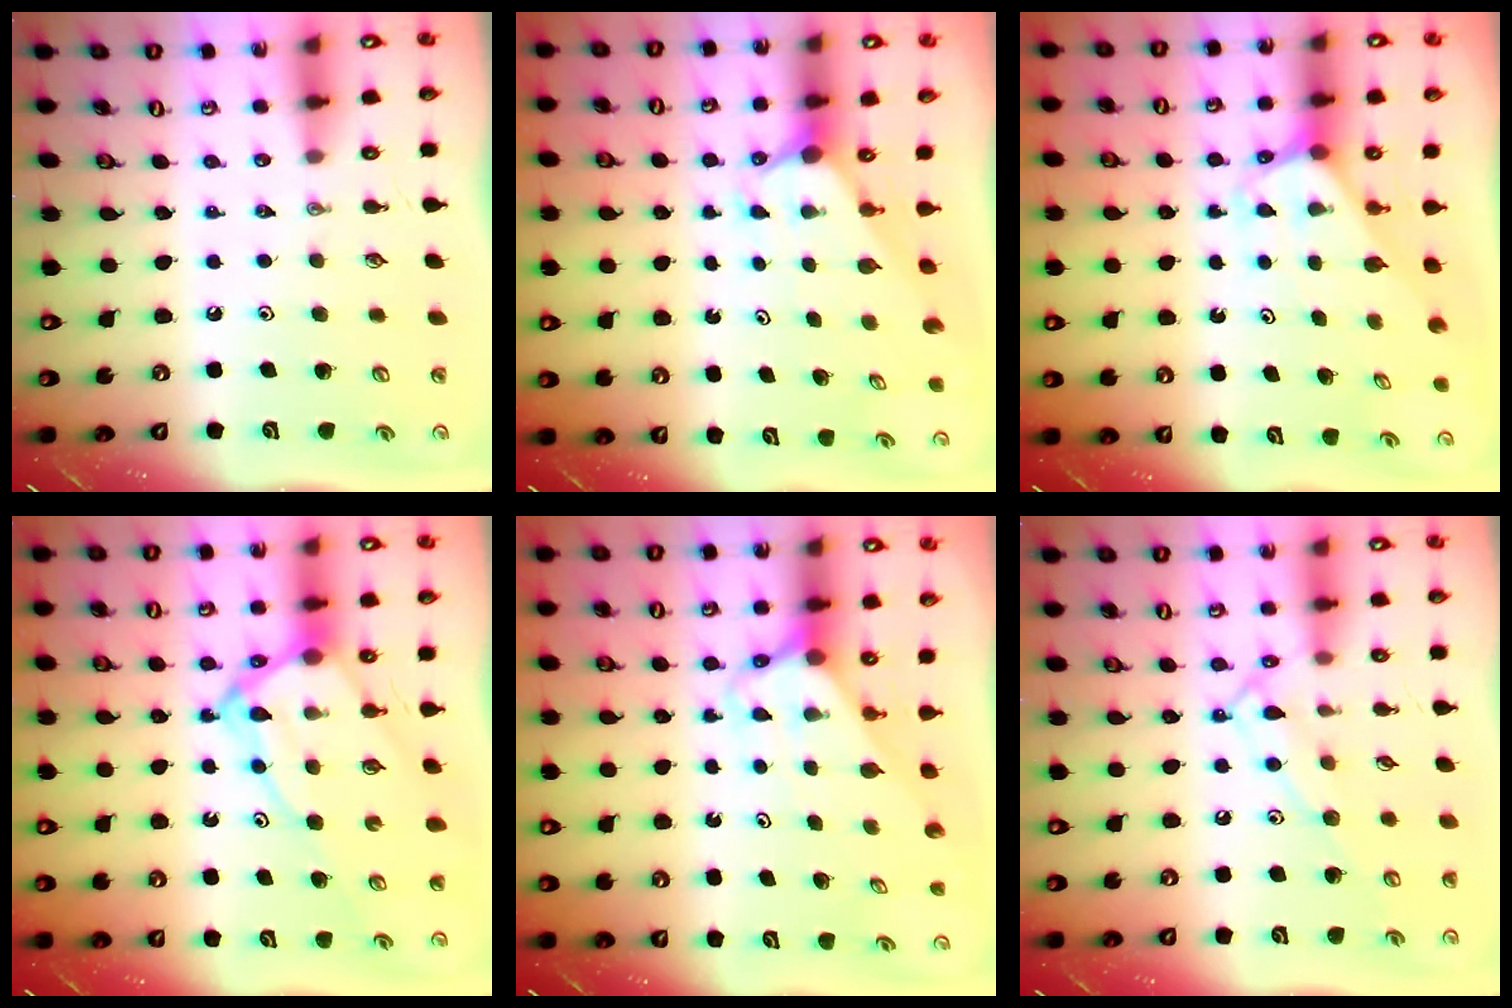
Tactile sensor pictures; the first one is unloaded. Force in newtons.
{"total": 2.6, "press": 2.6, "slide": 0.1}
{"total": 2.4, "press": 2.4, "slide": 0.2}
{"total": 13.0, "press": 13.0, "slide": 1.3}
{"total": 2.9, "press": 2.9, "slide": 0.2}
{"total": 11.2, "press": 11.2, "slide": 0.9}